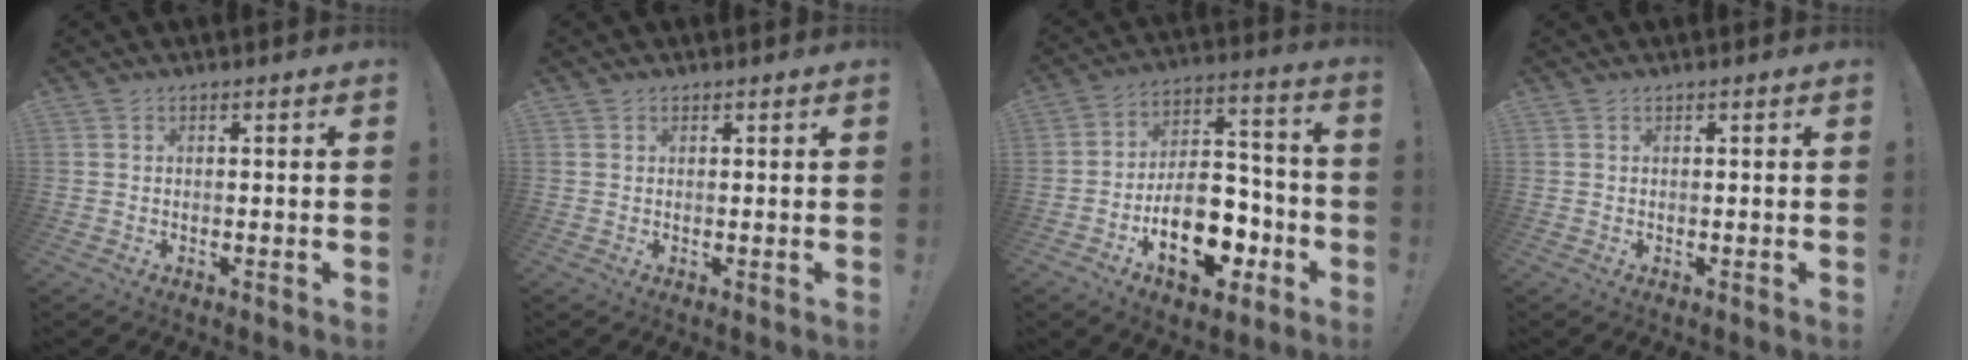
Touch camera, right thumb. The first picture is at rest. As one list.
[{"total": 0.8, "force": [0.7, 0.4, 0.1], "torque": [0.008, -0.003, 0.012]}, {"total": 21.4, "force": [-8.8, 12.3, 15.1], "torque": [-0.241, 0.066, -0.129]}, {"total": 0.0}]